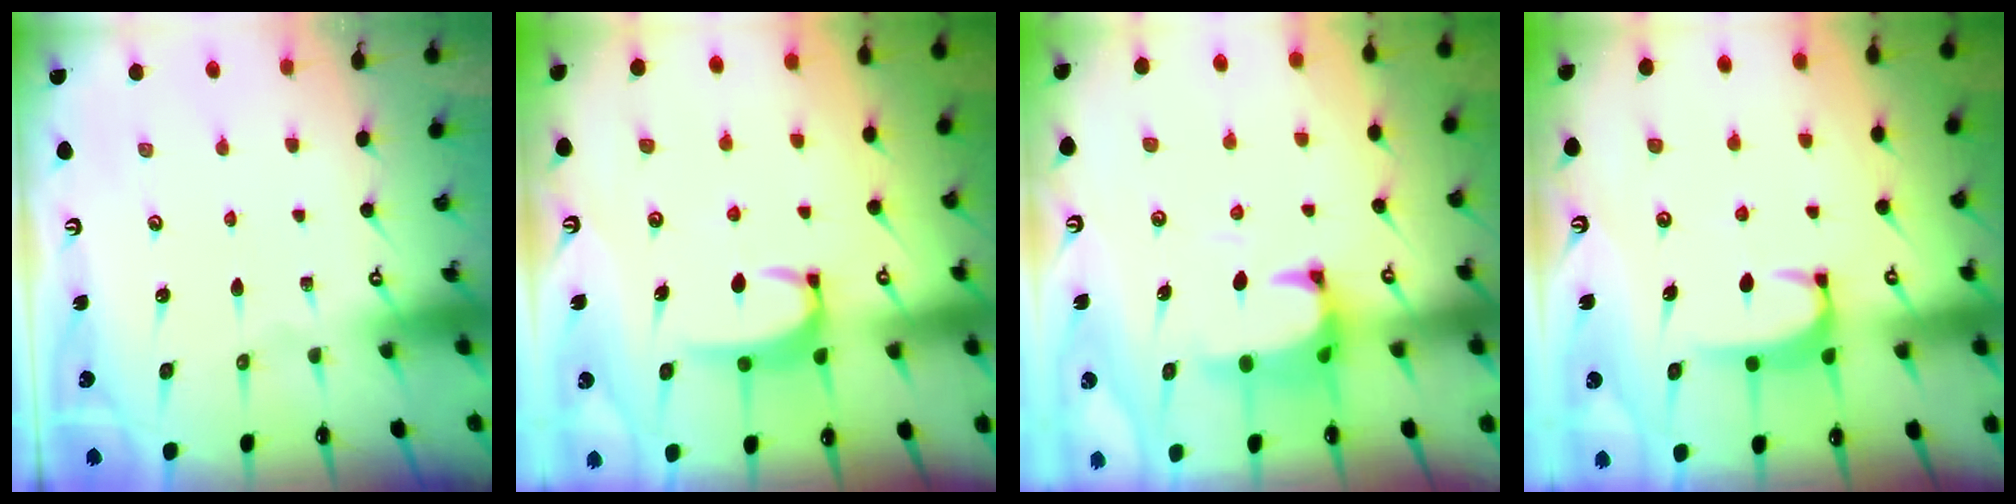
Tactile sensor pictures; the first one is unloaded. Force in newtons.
{"total": 3.4, "press": 3.4, "slide": 0.4}
{"total": 1.3, "press": 0.8, "slide": 1.0}
{"total": 1.9, "press": 1.9, "slide": 0.6}